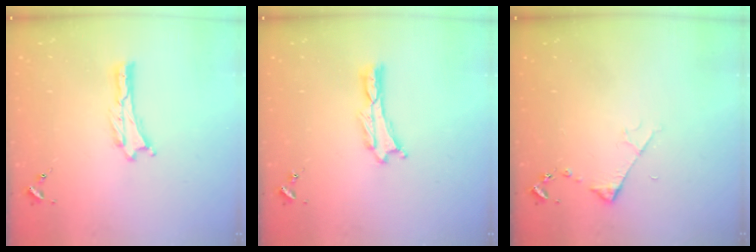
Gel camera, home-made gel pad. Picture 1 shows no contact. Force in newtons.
{"total": 0.0}
{"total": 3.2, "press": 3.2, "slide": 0.4}